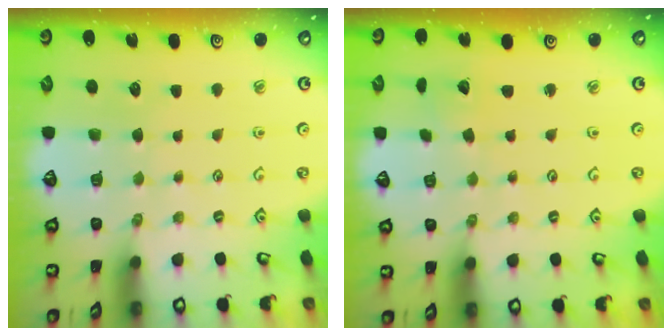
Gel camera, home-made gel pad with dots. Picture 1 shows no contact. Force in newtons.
{"total": 1.2, "press": 1.2, "slide": 0.1}